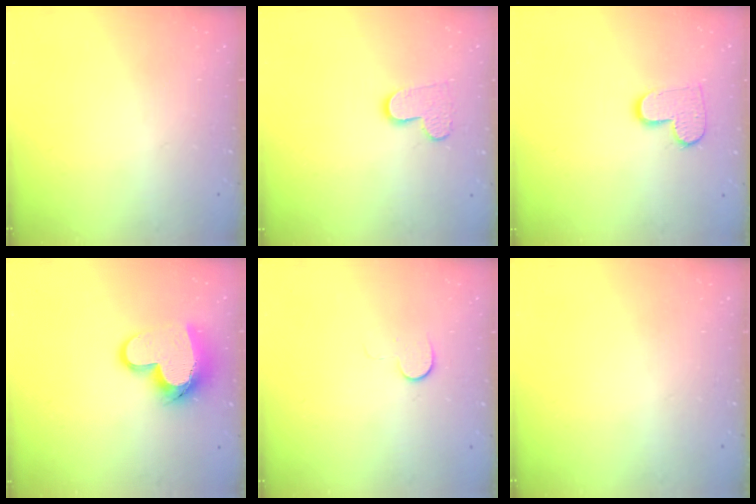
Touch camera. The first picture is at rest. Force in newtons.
{"total": 8.9, "press": 8.9, "slide": 0.6}
{"total": 10.4, "press": 10.4, "slide": 0.6}
{"total": 14.9, "press": 14.8, "slide": 1.4}
{"total": 4.9, "press": 4.9, "slide": 0.4}
{"total": 0.0}